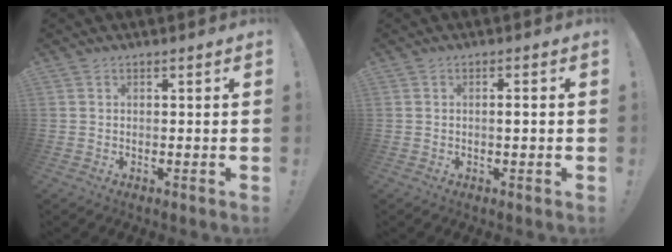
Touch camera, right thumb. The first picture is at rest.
{"total": 1.6, "force": [-0.3, 0.1, 1.5], "torque": [-0.020, -0.001, -0.008]}